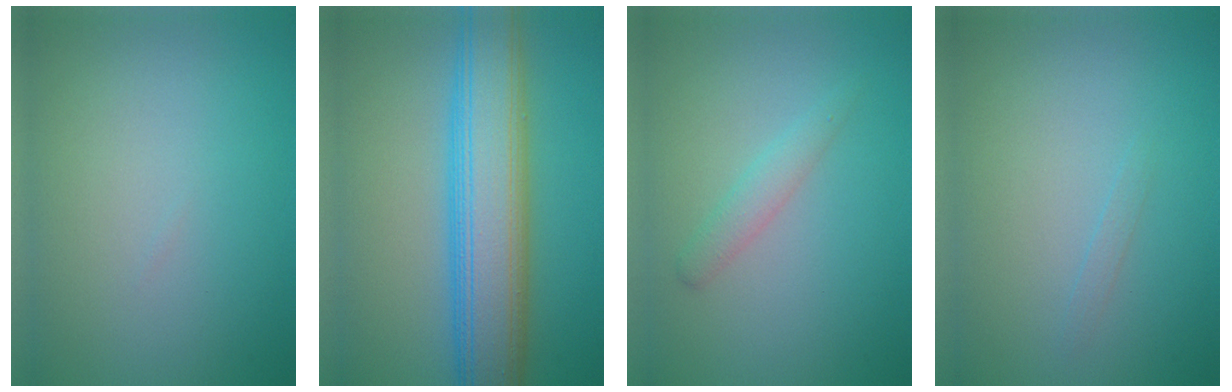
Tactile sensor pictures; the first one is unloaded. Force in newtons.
{"total": 9.3, "press": 9.3, "slide": 0.5}
{"total": 1.6, "press": 1.6, "slide": 0.1}
{"total": 0.5, "press": 0.5, "slide": 0.1}